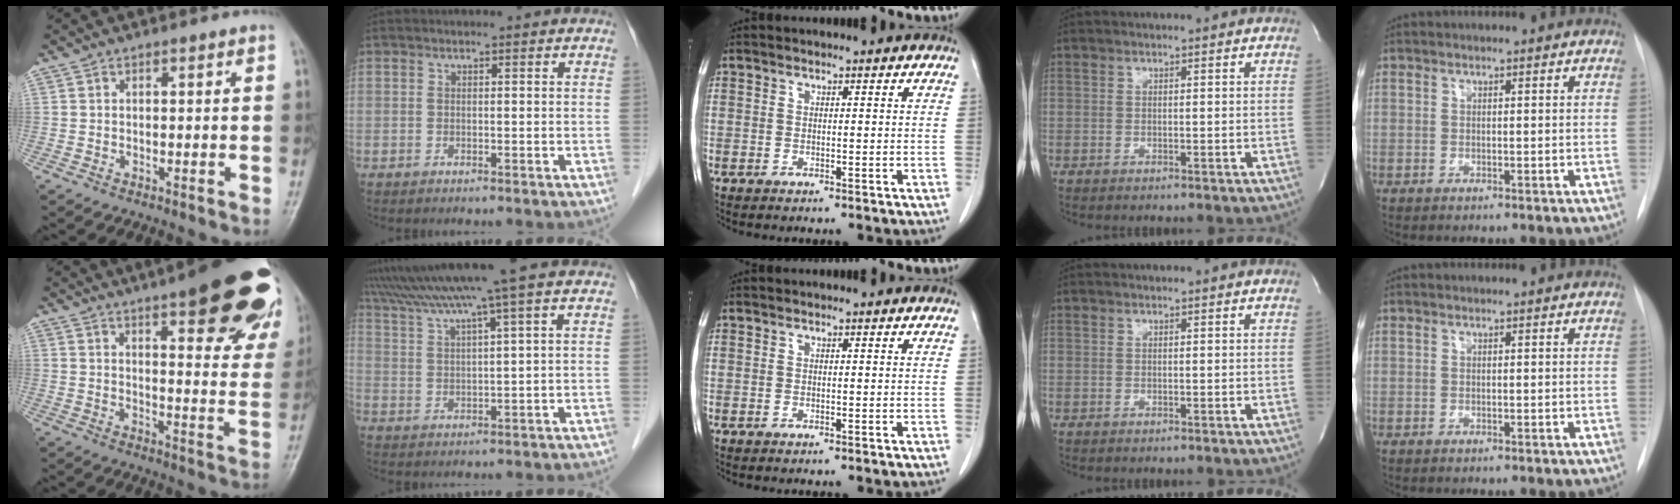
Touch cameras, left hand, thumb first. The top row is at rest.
{"thumb": {"total": 25.6, "force": [15.5, 7.2, 19.1], "torque": [-0.202, -0.042, 0.188]}, "index": {"total": 10.5, "force": [8.4, -2.6, 5.7], "torque": [-0.102, 0.012, 0.136]}}